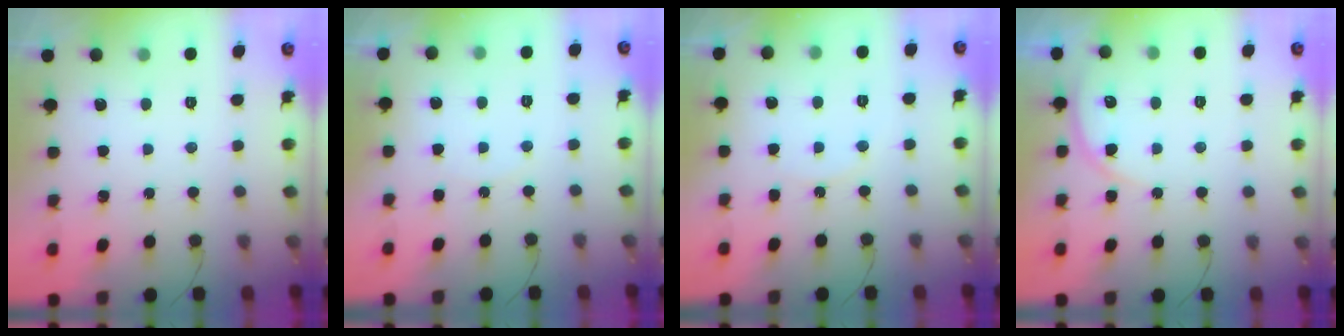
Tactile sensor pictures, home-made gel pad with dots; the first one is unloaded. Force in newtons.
{"total": 4.2, "press": 4.2, "slide": 0.4}
{"total": 6.0, "press": 5.9, "slide": 0.7}
{"total": 5.9, "press": 5.9, "slide": 0.4}